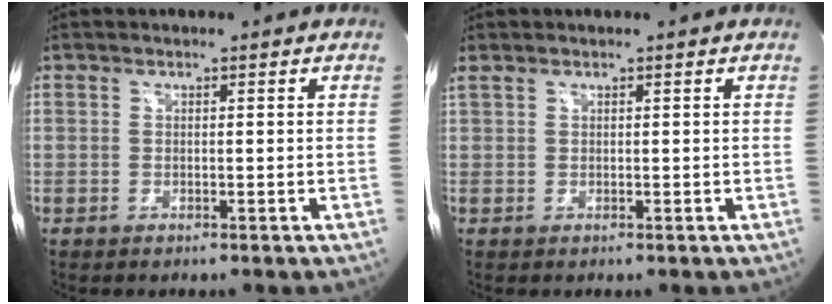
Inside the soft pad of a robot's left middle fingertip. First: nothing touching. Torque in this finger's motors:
{"motor_torque": [0.31, -0.38, 0.75, 0.21]}